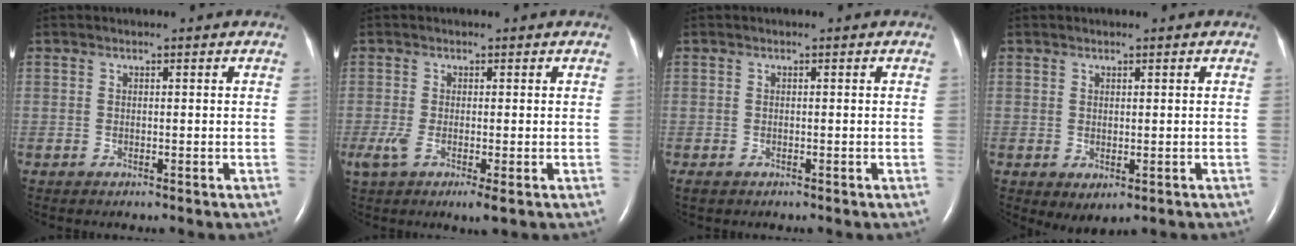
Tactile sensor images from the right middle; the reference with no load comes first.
{"total": 4.5, "force": [-1.6, 0.8, 4.1], "torque": [-0.083, -0.015, -0.026]}
{"total": 0.8, "force": [-0.5, 0.5, 0.4], "torque": [-0.010, -0.001, -0.005]}
{"total": 1.9, "force": [-0.1, 1.0, 1.7], "torque": [-0.032, -0.008, 0.009]}